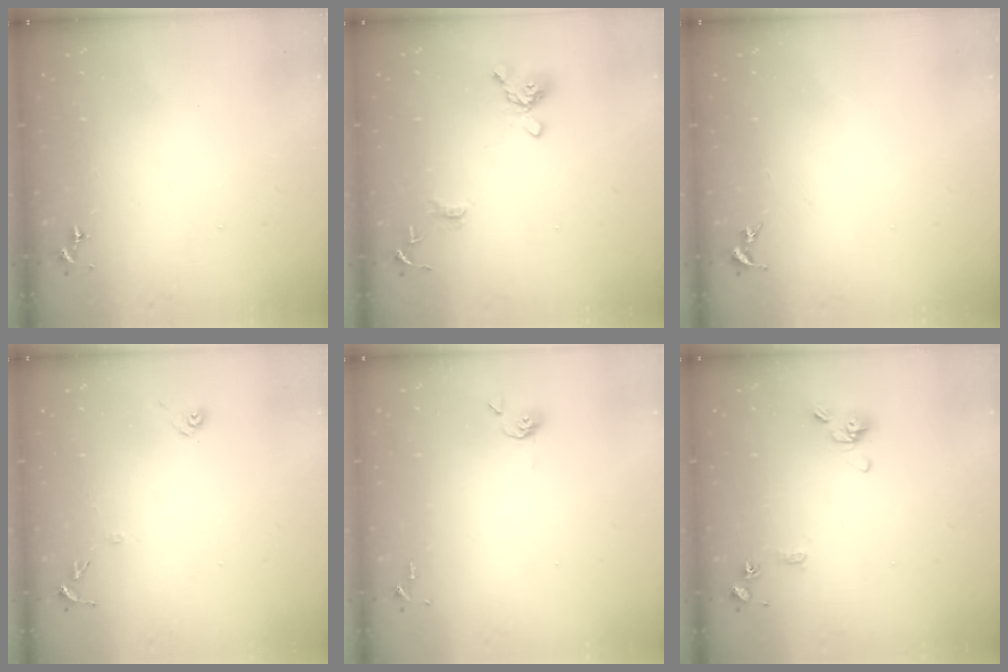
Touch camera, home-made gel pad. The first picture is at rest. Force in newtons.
{"total": 12.9, "press": 12.9, "slide": 1.6}
{"total": 0.0}
{"total": 7.3, "press": 7.3, "slide": 0.5}
{"total": 3.8, "press": 3.7, "slide": 0.9}
{"total": 9.4, "press": 9.2, "slide": 1.9}